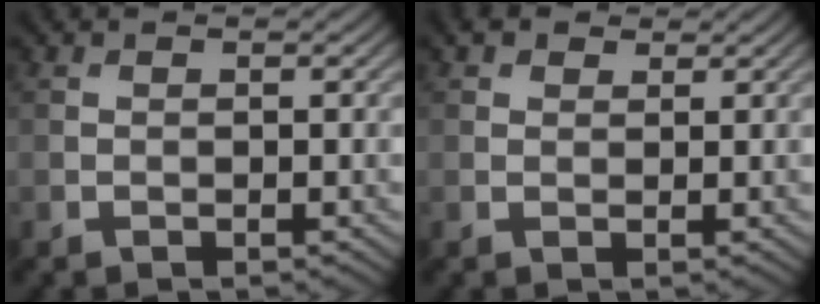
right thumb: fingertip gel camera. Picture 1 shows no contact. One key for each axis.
{"total": 1.8, "fx": 1.3, "fy": 1.2, "fz": 0.6, "tx": -0.013, "ty": 0.005, "tz": 0.023}